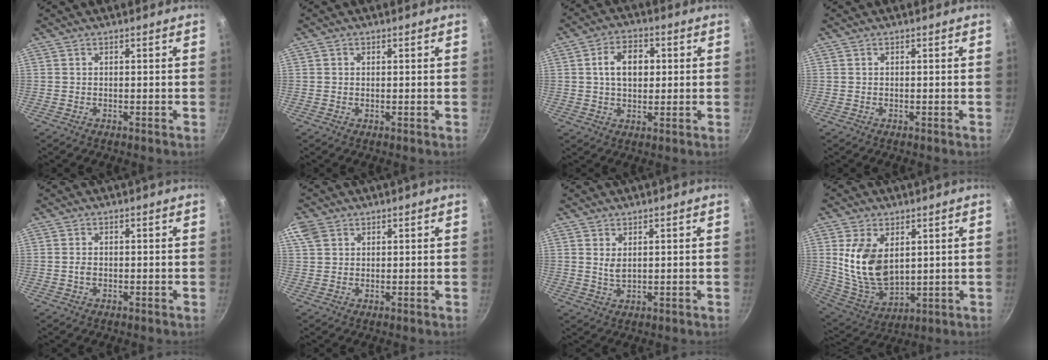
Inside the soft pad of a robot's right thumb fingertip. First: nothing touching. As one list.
[{"total": 0.7, "force": [0.2, 0.7, 0.2], "torque": [0.000, 0.001, 0.001]}, {"total": 8.1, "force": [1.3, 5.5, 5.8], "torque": [-0.075, 0.010, 0.016]}, {"total": 0.0}, {"total": 1.6, "force": [-0.2, 1.1, 1.1], "torque": [-0.020, 0.004, -0.005]}, {"total": 5.7, "force": [2.8, 4.3, 2.6], "torque": [-0.047, 0.007, 0.052]}, {"total": 2.7, "force": [0.9, 1.4, 2.1], "torque": [-0.036, -0.009, 0.020]}, {"total": 14.0, "force": [3.2, 8.6, 10.5], "torque": [-0.185, -0.034, 0.078]}]